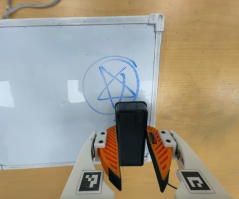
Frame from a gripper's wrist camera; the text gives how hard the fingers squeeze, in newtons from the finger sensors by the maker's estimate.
{"total": 5.8, "left": 5.2, "right": 6.4}